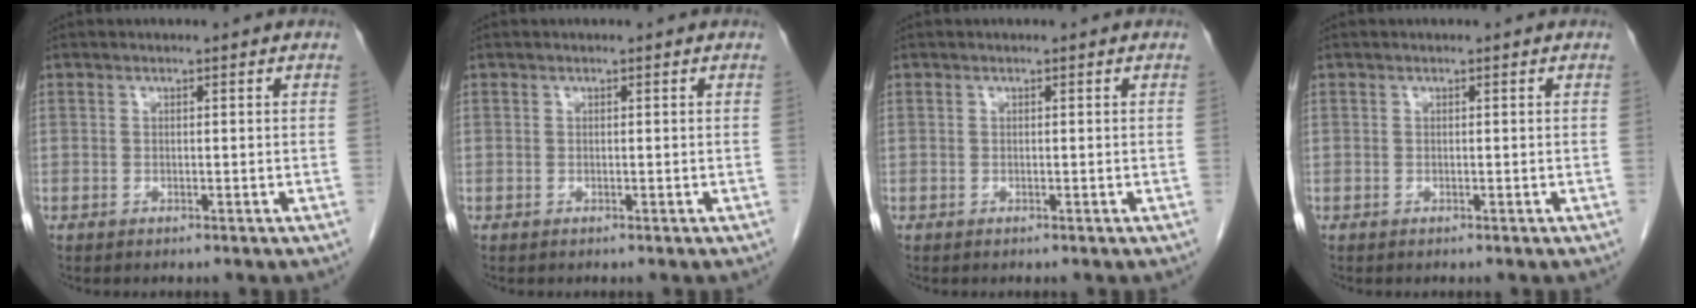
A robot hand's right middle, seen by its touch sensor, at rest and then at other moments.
{"total": 0.0}
{"total": 0.0}
{"total": 0.0}